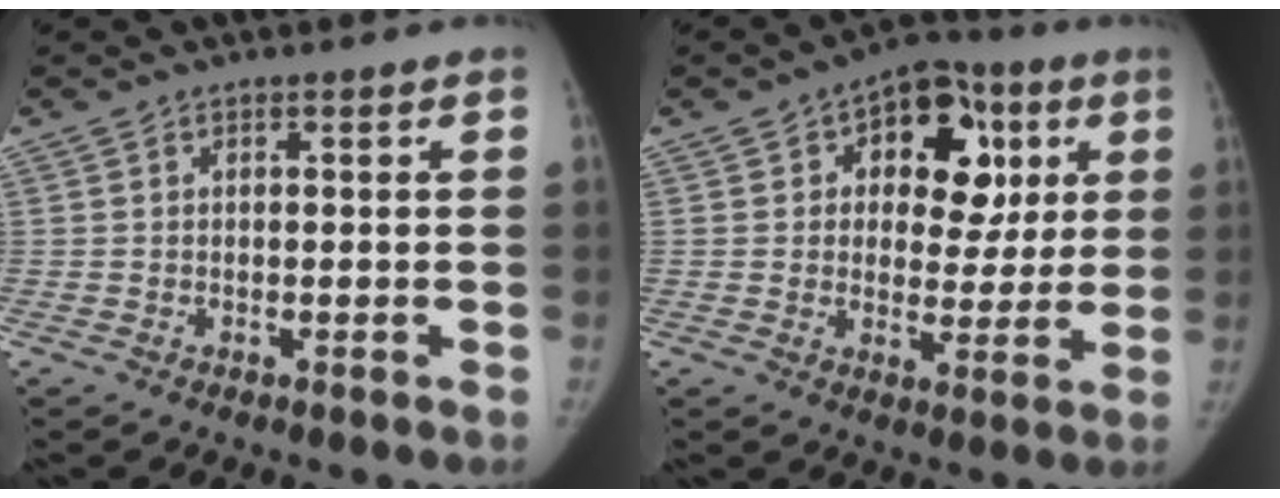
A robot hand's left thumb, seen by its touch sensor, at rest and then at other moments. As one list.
[{"total": 15.4, "force": [4.7, 10.2, 10.5], "torque": [-0.076, 0.006, 0.065]}]